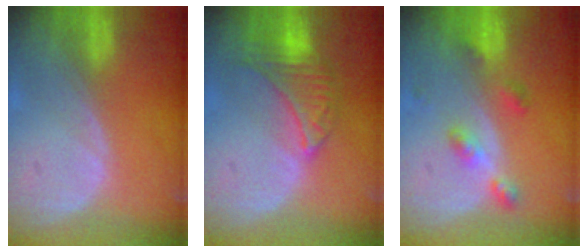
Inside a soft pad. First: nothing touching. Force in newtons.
{"total": 6.9, "press": 6.8, "slide": 1.2}
{"total": 4.7, "press": 4.2, "slide": 2.0}